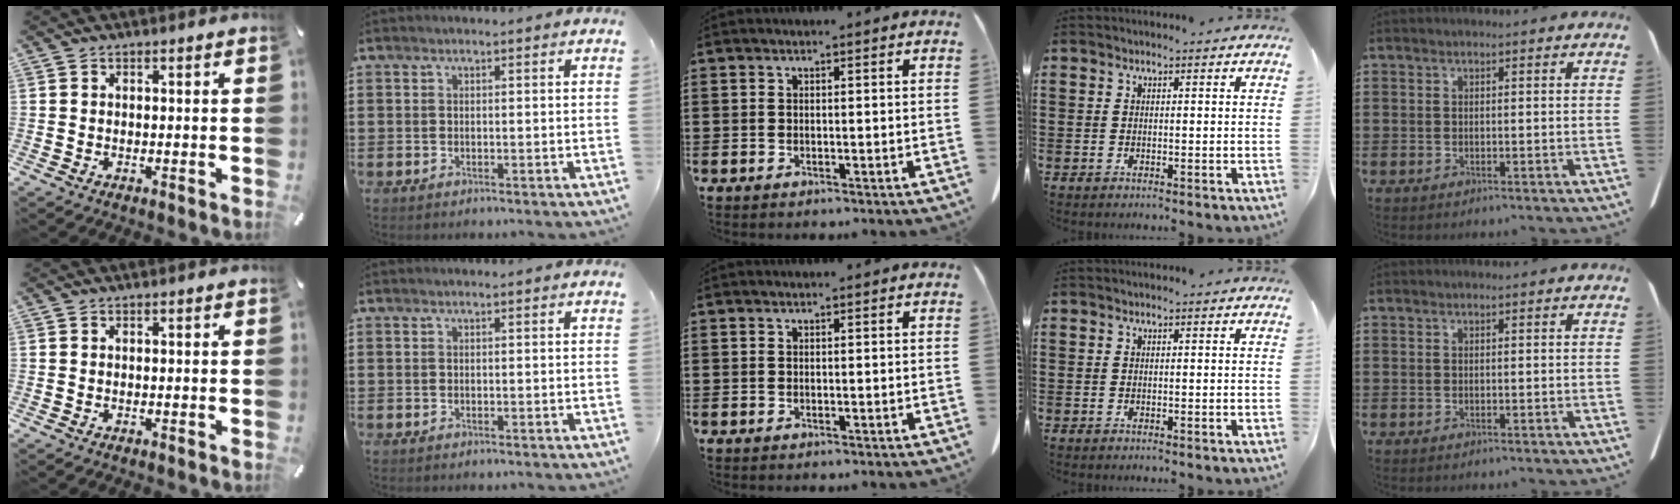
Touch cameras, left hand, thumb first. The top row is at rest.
{}